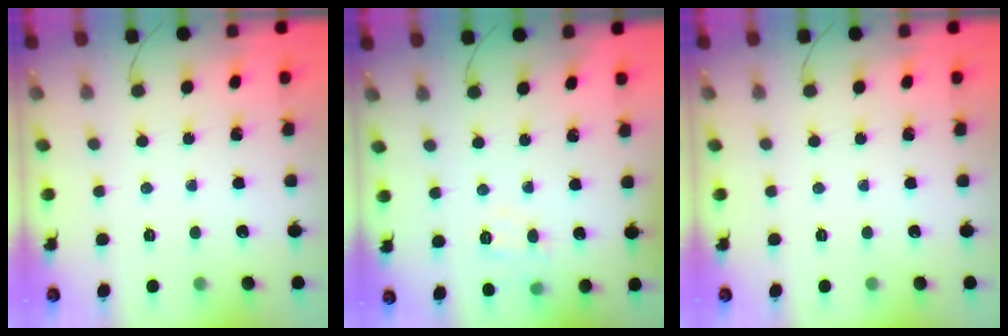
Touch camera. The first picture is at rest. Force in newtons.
{"total": 7.0, "press": 6.7, "slide": 1.9}
{"total": 0.0}